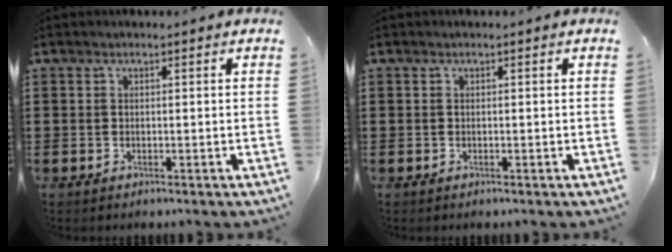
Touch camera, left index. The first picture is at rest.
{"total": 0.0}